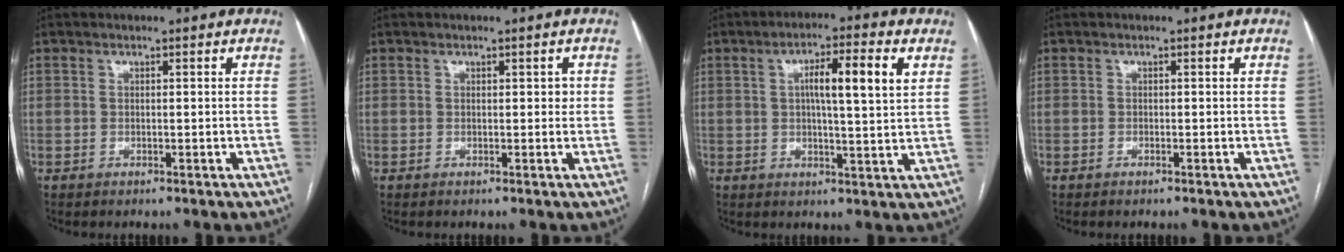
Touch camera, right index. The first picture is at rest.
{"total": 1.1, "force": [0.3, 0.7, 0.8], "torque": [-0.007, 0.006, 0.003]}
{"total": 8.7, "force": [2.6, 0.9, 8.2], "torque": [-0.135, 0.013, 0.038]}
{"total": 0.0}